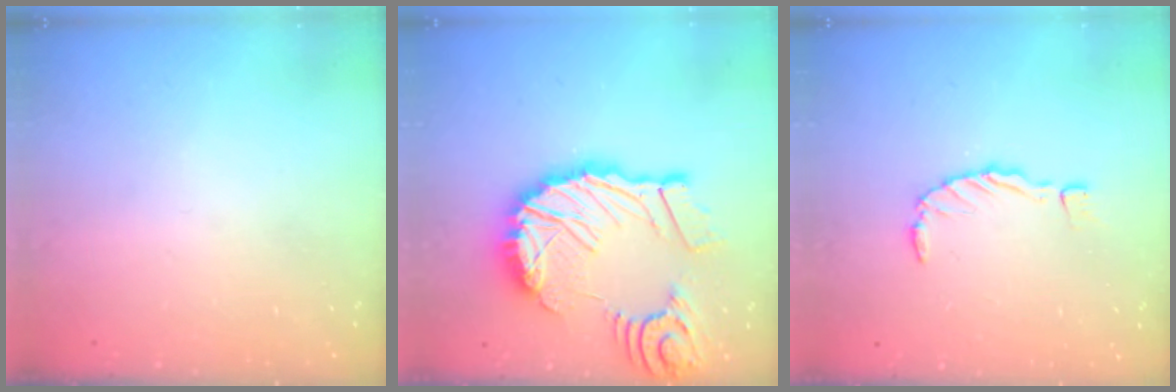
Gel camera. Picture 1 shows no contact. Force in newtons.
{"total": 25.3, "press": 25.1, "slide": 3.2}
{"total": 0.0}